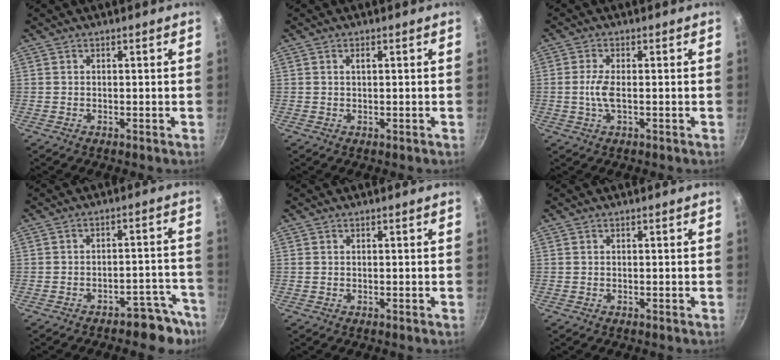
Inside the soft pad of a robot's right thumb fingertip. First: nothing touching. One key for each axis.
{"total": 1.1, "fx": 0.3, "fy": 0.4, "fz": 0.9, "tx": -0.014, "ty": 0.002, "tz": 0.004}
{"total": 3.7, "fx": -0.5, "fy": 1.3, "fz": 3.4, "tx": -0.081, "ty": 0.002, "tz": -0.014}
{"total": 7.6, "fx": -6.0, "fy": 3.7, "fz": 3.0, "tx": 0.024, "ty": 0.077, "tz": -0.066}
{"total": 0.0}
{"total": 0.0}